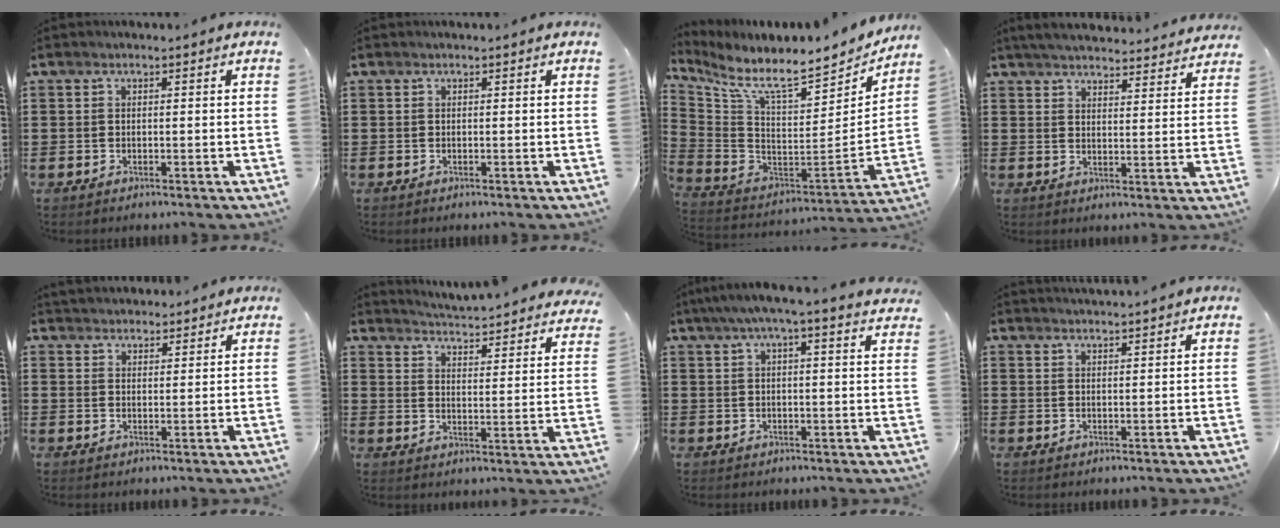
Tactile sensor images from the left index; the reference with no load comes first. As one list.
[{"total": 0.0}, {"total": 8.9, "force": [7.6, 1.1, 4.6], "torque": [-0.117, -0.077, 0.128]}, {"total": 4.7, "force": [4.6, 0.0, 0.8], "torque": [-0.032, -0.026, 0.083]}, {"total": 2.7, "force": [2.5, 0.7, -0.6], "torque": [0.004, -0.006, 0.049]}, {"total": 4.0, "force": [3.9, -0.9, 0.4], "torque": [-0.029, -0.041, 0.063]}, {"total": 4.3, "force": [3.4, -0.1, 2.6], "torque": [-0.061, -0.006, 0.060]}, {"total": 2.0, "force": [1.9, -0.6, 0.0], "torque": [-0.004, -0.007, 0.039]}]